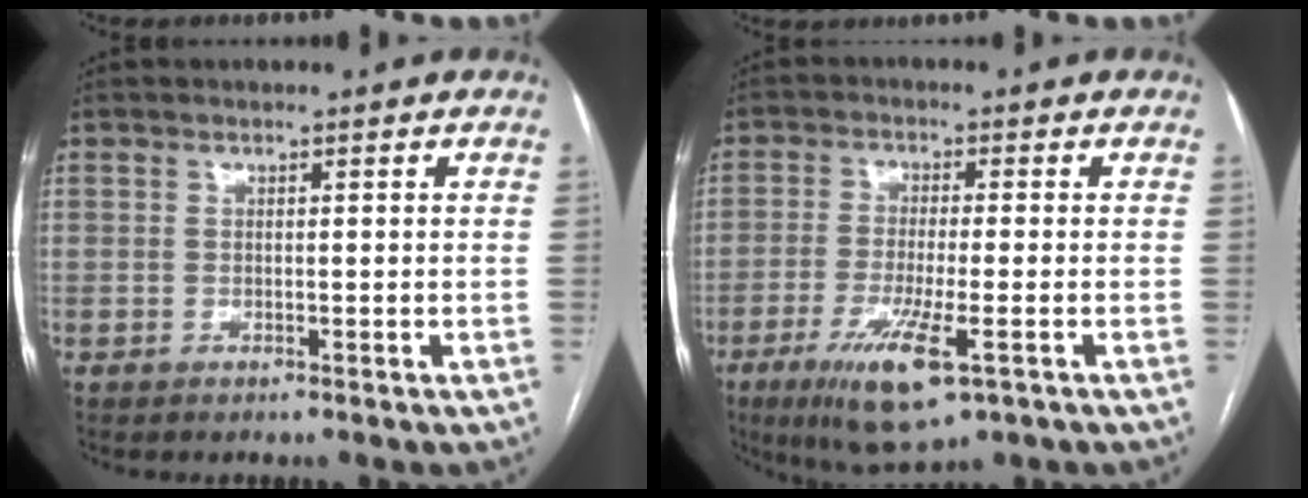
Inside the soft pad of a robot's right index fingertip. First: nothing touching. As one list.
[{"total": 10.4, "force": [-4.9, 1.6, 9.0], "torque": [-0.171, -0.029, -0.078]}]